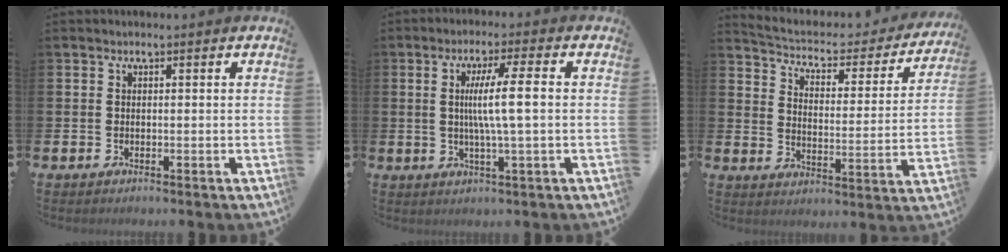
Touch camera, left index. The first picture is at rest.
{"total": 6.3, "force": [0.5, -0.1, 6.3], "torque": [-0.110, -0.005, 0.002]}
{"total": 5.0, "force": [4.5, 1.9, 1.3], "torque": [-0.045, -0.039, 0.068]}